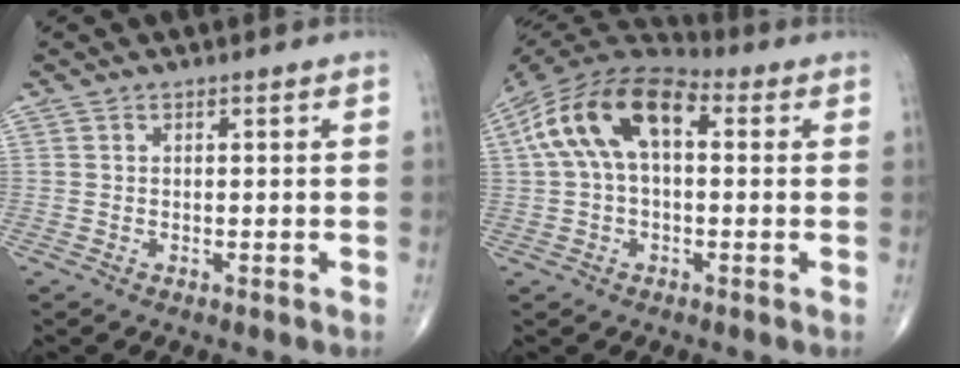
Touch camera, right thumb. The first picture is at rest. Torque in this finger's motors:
{"motor_torque": [0.39, 0.43, 1.10, 0.29, 0.37]}